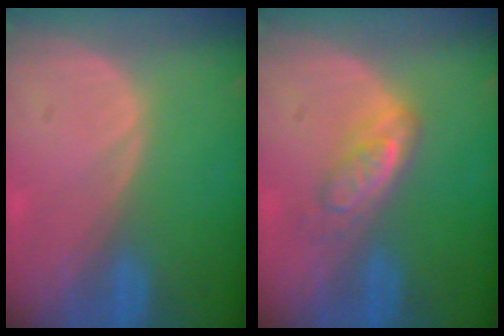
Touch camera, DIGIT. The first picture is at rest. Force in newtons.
{"total": 4.8, "press": 4.5, "slide": 1.5}